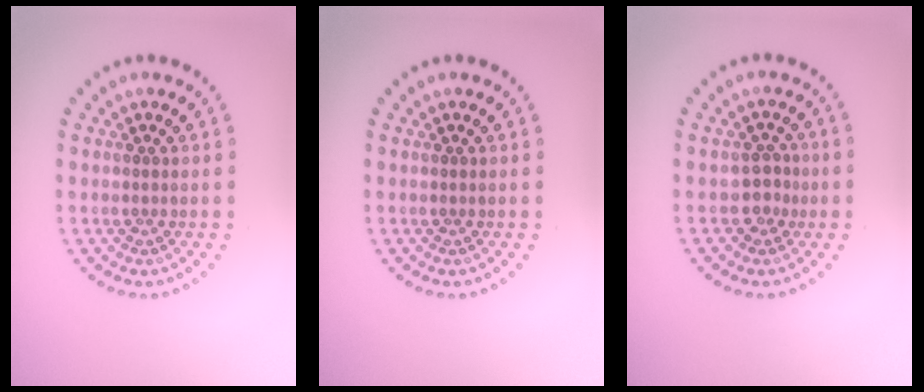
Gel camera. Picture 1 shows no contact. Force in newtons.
{"total": 0.0}
{"total": 1.8, "press": 1.4, "slide": 1.1}